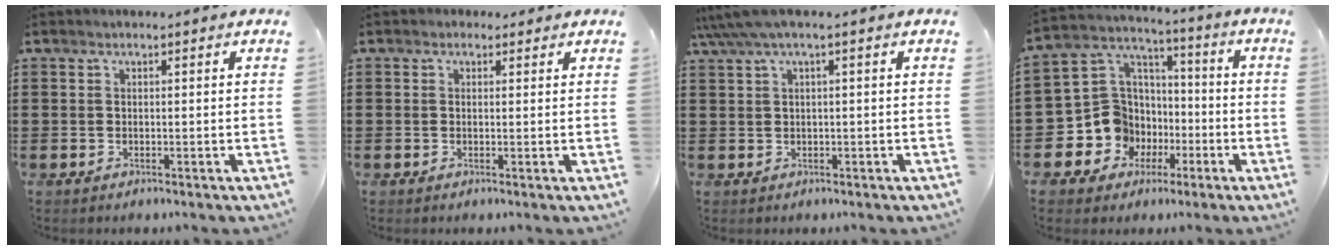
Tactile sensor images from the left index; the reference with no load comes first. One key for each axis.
{"total": 1.2, "fx": 0.7, "fy": 0.9, "fz": 0.3, "tx": -0.009, "ty": 0.008, "tz": 0.014}
{"total": 2.3, "fx": 0.4, "fy": 0.2, "fz": 2.2, "tx": -0.050, "ty": -0.002, "tz": 0.003}
{"total": 10.5, "fx": -3.2, "fy": 9.7, "fz": 2.5, "tx": -0.117, "ty": -0.009, "tz": -0.056}